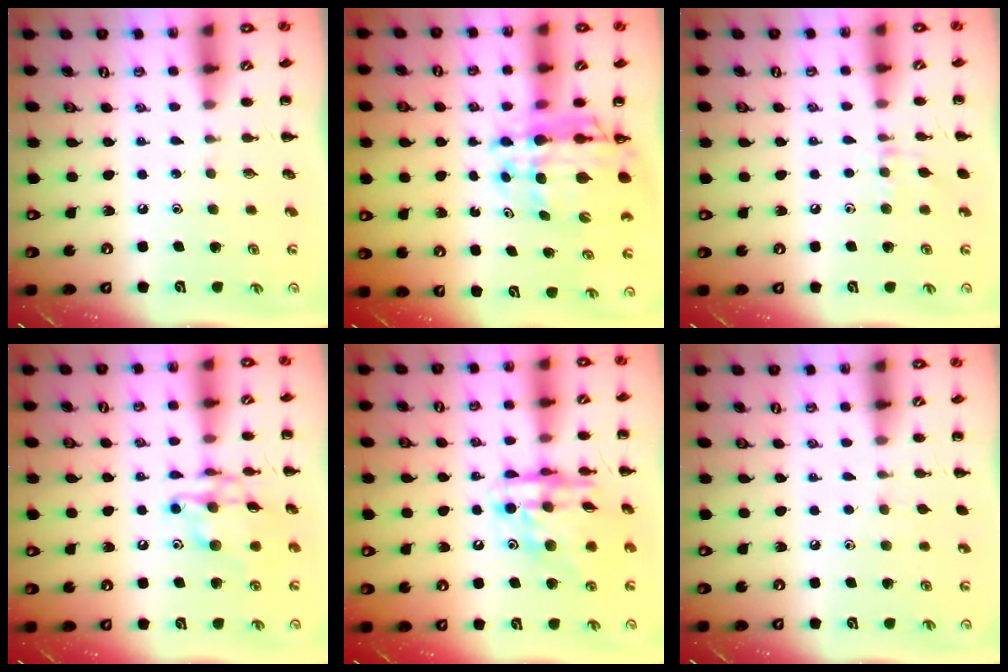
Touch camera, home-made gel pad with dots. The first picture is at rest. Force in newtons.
{"total": 12.7, "press": 12.2, "slide": 3.5}
{"total": 6.8, "press": 6.6, "slide": 1.6}
{"total": 13.7, "press": 13.7, "slide": 1.1}
{"total": 15.0, "press": 14.5, "slide": 3.9}
{"total": 2.5, "press": 2.2, "slide": 1.2}